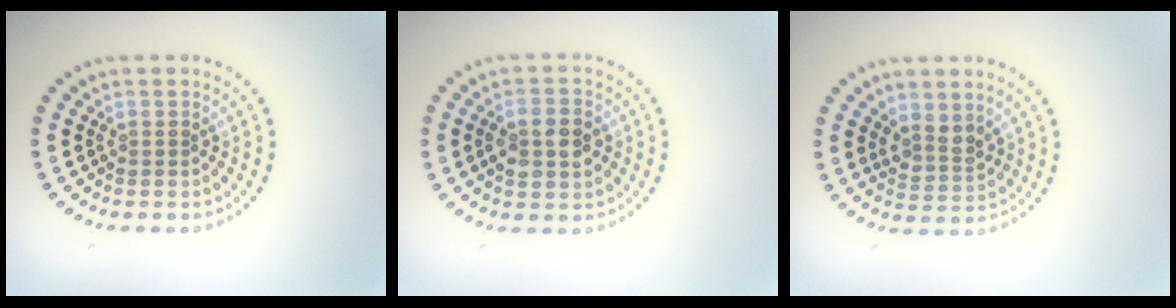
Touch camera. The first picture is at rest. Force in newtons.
{"total": 3.8, "press": 3.8, "slide": 0.2}
{"total": 2.2, "press": 1.8, "slide": 1.1}